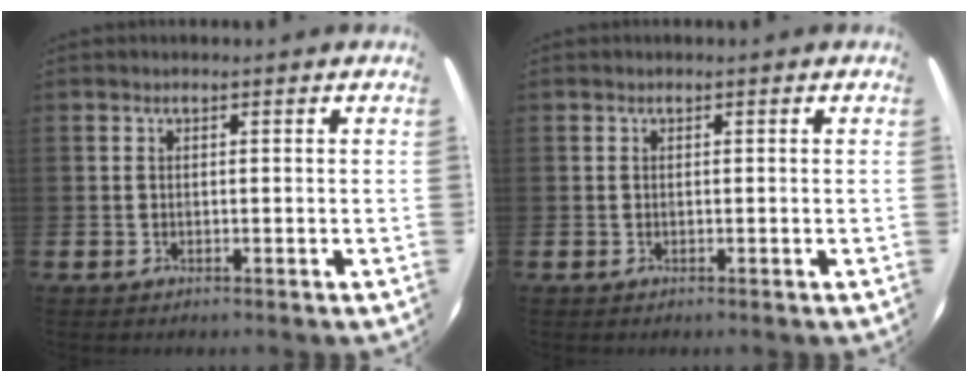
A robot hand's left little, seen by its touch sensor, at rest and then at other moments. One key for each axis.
{"total": 0.0}